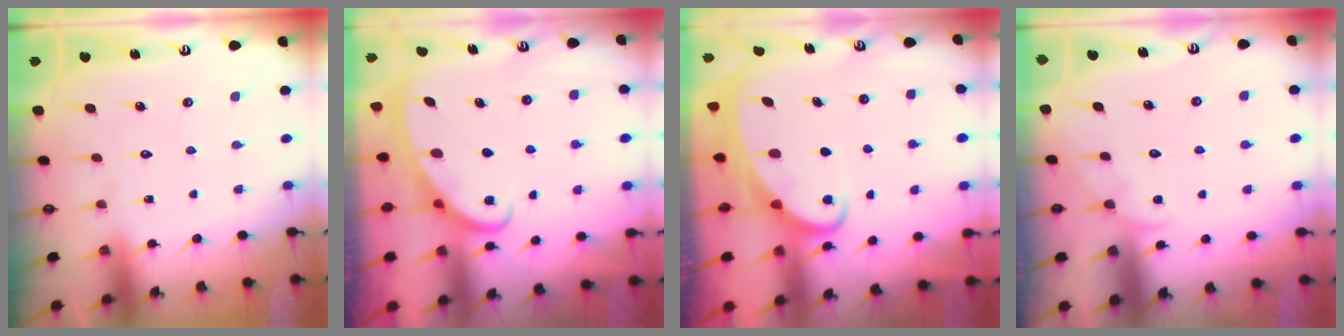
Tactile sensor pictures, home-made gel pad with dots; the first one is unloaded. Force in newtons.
{"total": 2.6, "press": 2.6, "slide": 0.4}
{"total": 3.1, "press": 3.0, "slide": 0.4}
{"total": 3.0, "press": 3.0, "slide": 0.3}